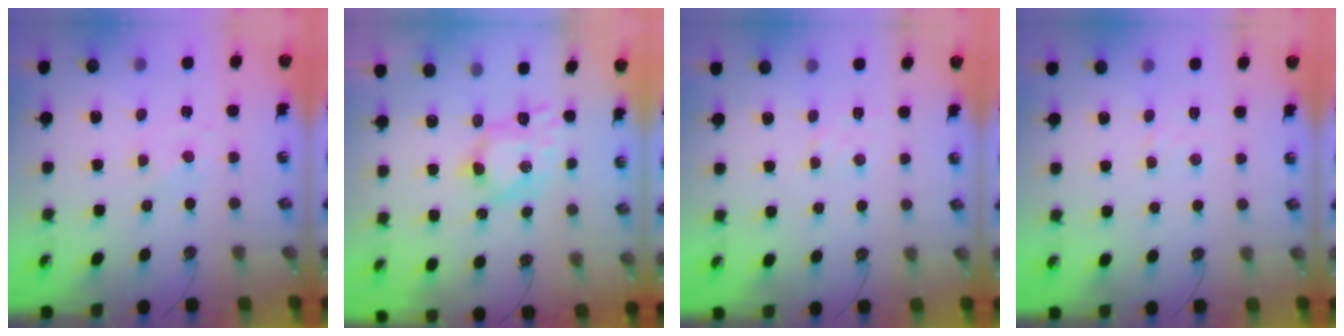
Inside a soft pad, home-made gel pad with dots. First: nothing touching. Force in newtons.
{"total": 7.7, "press": 7.7, "slide": 0.1}
{"total": 3.6, "press": 3.5, "slide": 0.5}
{"total": 3.0, "press": 3.0, "slide": 0.4}